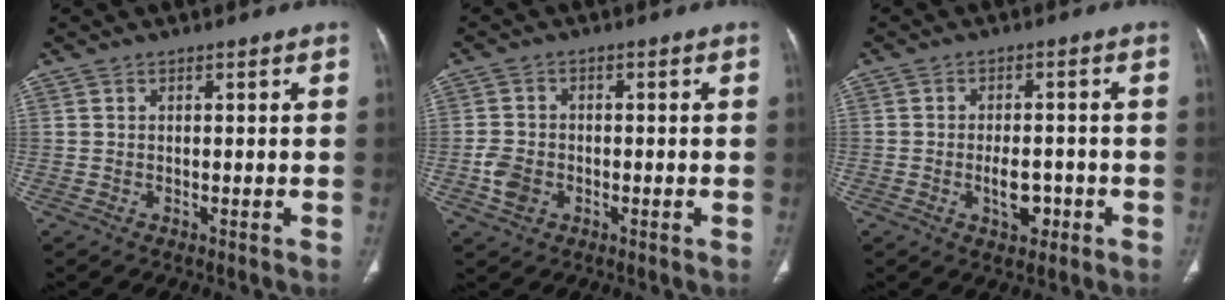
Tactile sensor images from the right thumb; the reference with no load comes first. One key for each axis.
{"total": 4.3, "fx": -1.3, "fy": 3.4, "fz": 2.3, "tx": -0.039, "ty": 0.009, "tz": -0.024}
{"total": 5.0, "fx": -1.8, "fy": 3.0, "fz": 3.7, "tx": -0.046, "ty": 0.010, "tz": -0.023}